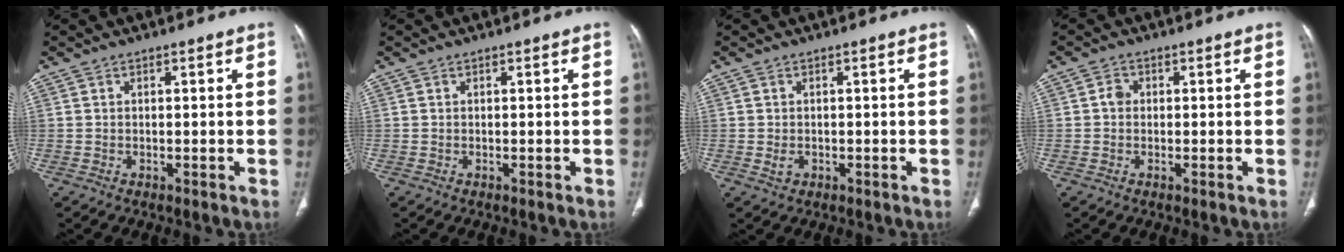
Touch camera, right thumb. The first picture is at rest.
{"total": 0.0}
{"total": 1.5, "force": [-0.4, 1.2, 0.8], "torque": [-0.014, 0.001, -0.001]}
{"total": 1.8, "force": [0.0, 1.6, 1.0], "torque": [-0.008, 0.005, -0.005]}